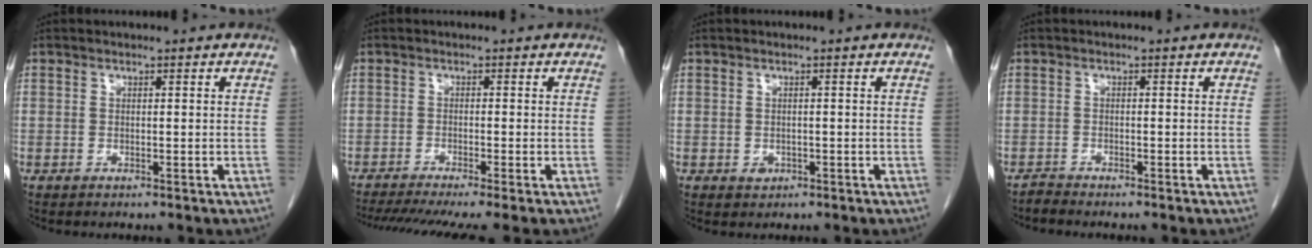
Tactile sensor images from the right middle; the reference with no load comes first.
{"total": 9.9, "force": [-7.9, 0.1, 6.0], "torque": [-0.083, -0.017, -0.124]}
{"total": 1.2, "force": [-0.4, 1.0, 0.5], "torque": [-0.010, 0.002, 0.000]}
{"total": 1.1, "force": [-1.1, -0.1, -0.2], "torque": [0.000, -0.005, -0.021]}